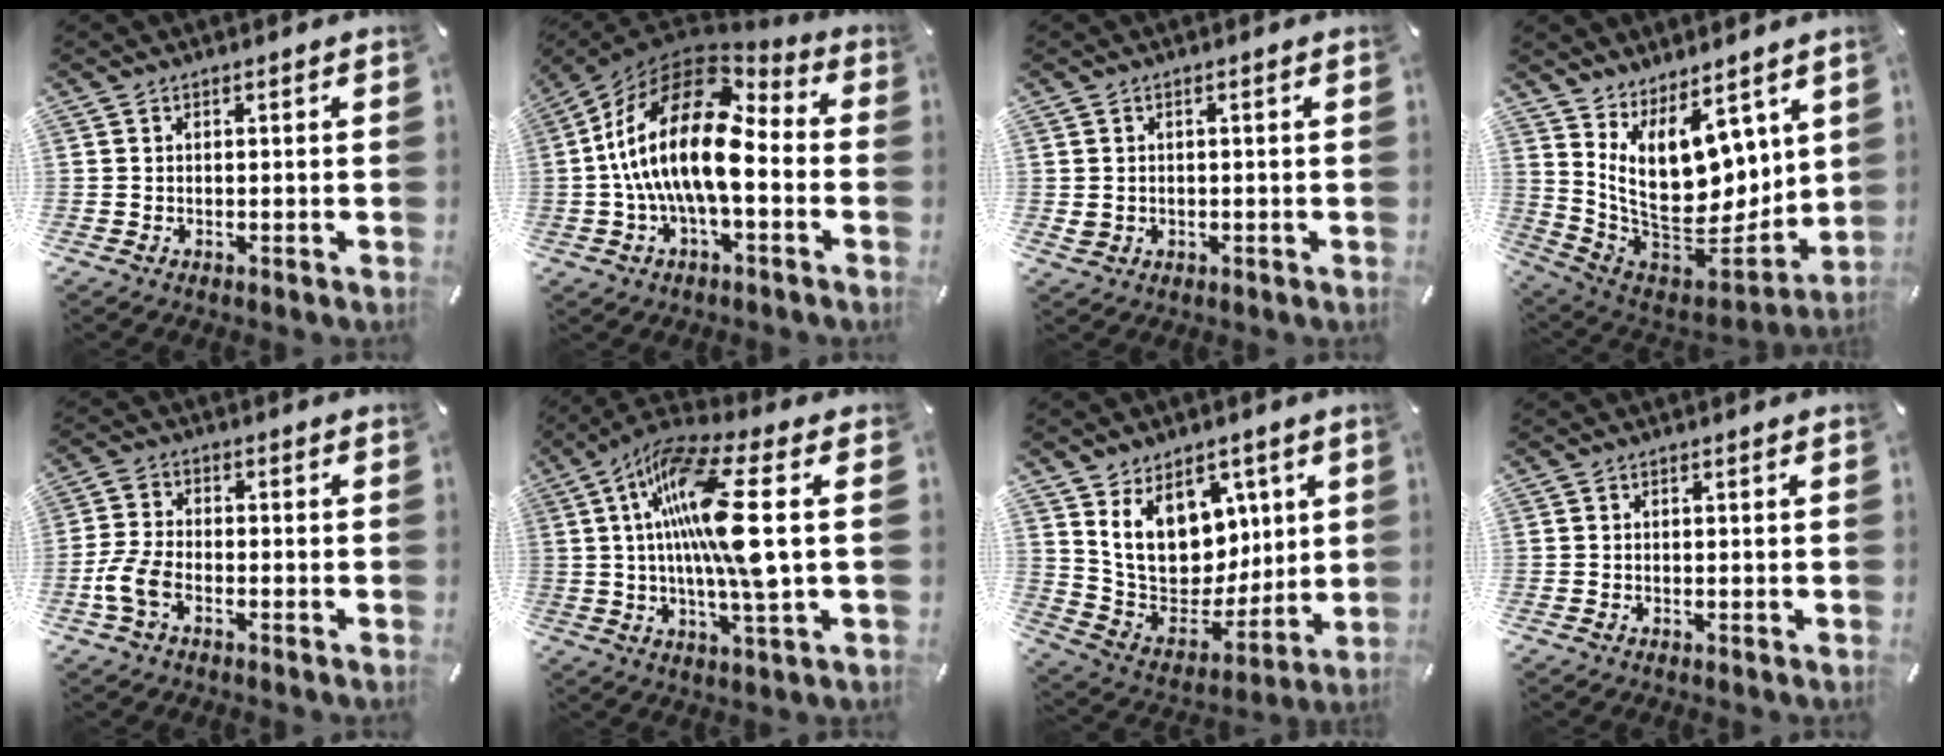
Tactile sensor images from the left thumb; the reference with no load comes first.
{"total": 22.5, "force": [0.0, 11.1, 19.5], "torque": [-0.392, 0.002, -0.002]}
{"total": 1.7, "force": [0.0, 1.6, 0.6], "torque": [-0.013, 0.003, 0.000]}
{"total": 18.4, "force": [7.5, 11.6, 12.2], "torque": [-0.234, -0.096, 0.147]}
{"total": 6.2, "force": [-2.8, 3.6, 4.3], "torque": [-0.099, 0.005, -0.054]}
{"total": 17.2, "force": [2.5, 2.8, 16.8], "torque": [-0.344, -0.011, 0.025]}
{"total": 16.2, "force": [6.4, 12.5, 8.0], "torque": [-0.155, -0.047, 0.128]}
{"total": 0.0}